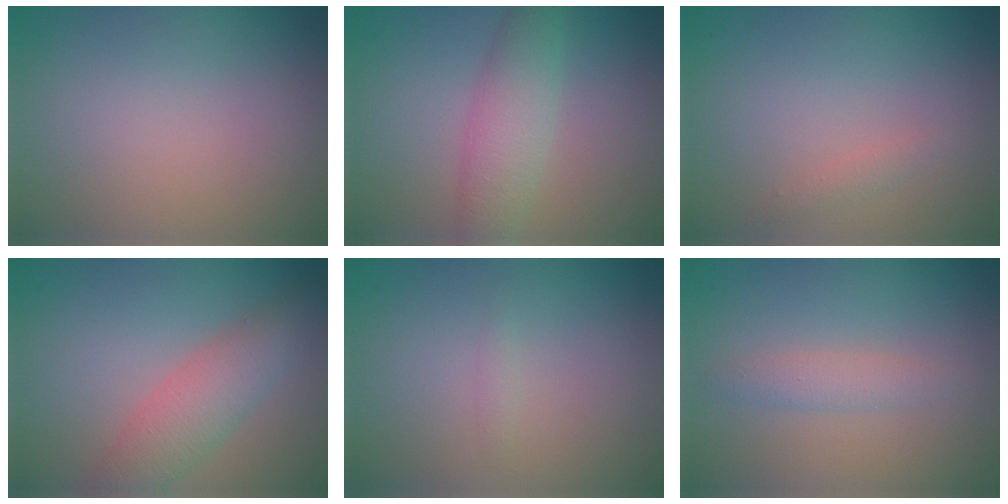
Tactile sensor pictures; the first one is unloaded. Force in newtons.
{"total": 4.4, "press": 4.4, "slide": 0.1}
{"total": 0.8, "press": 0.8, "slide": 0.0}
{"total": 4.5, "press": 4.5, "slide": 0.1}
{"total": 0.6, "press": 0.6, "slide": 0.0}
{"total": 1.6, "press": 1.6, "slide": 0.0}